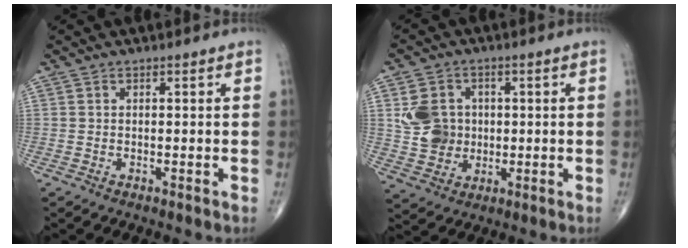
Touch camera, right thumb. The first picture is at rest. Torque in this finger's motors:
{"motor_torque": [0.02, 0.21, 0.49, 0.35, 0.06]}